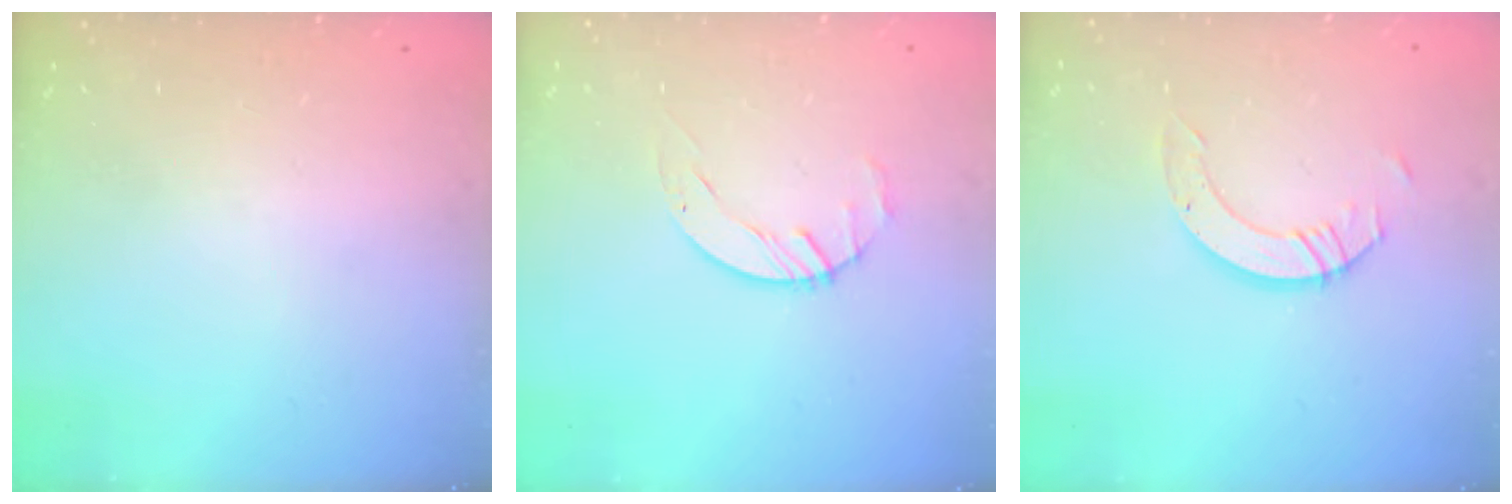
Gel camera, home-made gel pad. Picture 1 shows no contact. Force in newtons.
{"total": 1.7, "press": 1.7, "slide": 0.3}
{"total": 6.0, "press": 6.0, "slide": 0.4}